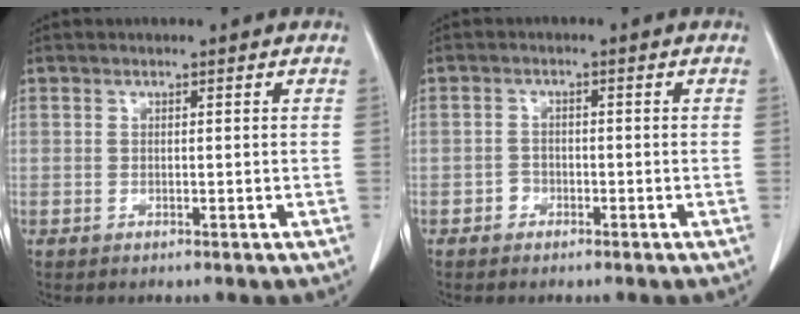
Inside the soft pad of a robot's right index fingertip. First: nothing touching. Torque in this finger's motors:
{"motor_torque": [-0.22, -0.12, -0.27, -0.12]}